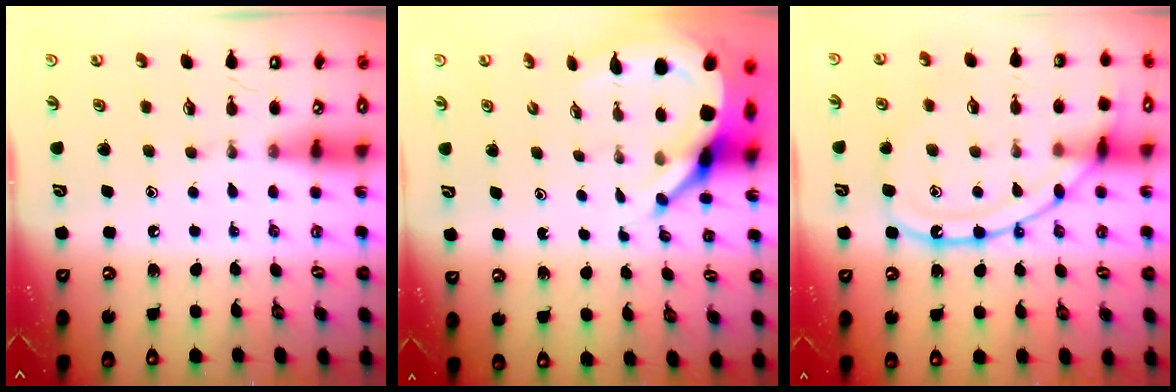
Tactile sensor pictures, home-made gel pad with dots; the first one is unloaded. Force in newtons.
{"total": 9.2, "press": 9.1, "slide": 1.2}
{"total": 14.9, "press": 14.9, "slide": 1.0}